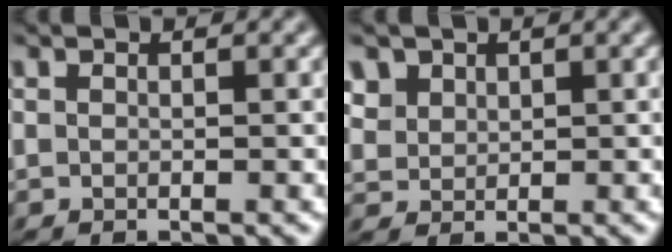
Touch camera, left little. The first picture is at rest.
{"total": 2.4, "force": [1.0, 1.7, 1.2], "torque": [-0.042, 0.020, 0.016]}